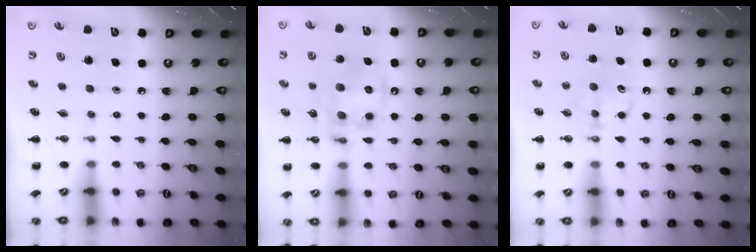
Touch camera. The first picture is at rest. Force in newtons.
{"total": 13.5, "press": 13.2, "slide": 2.8}
{"total": 6.3, "press": 6.1, "slide": 1.6}